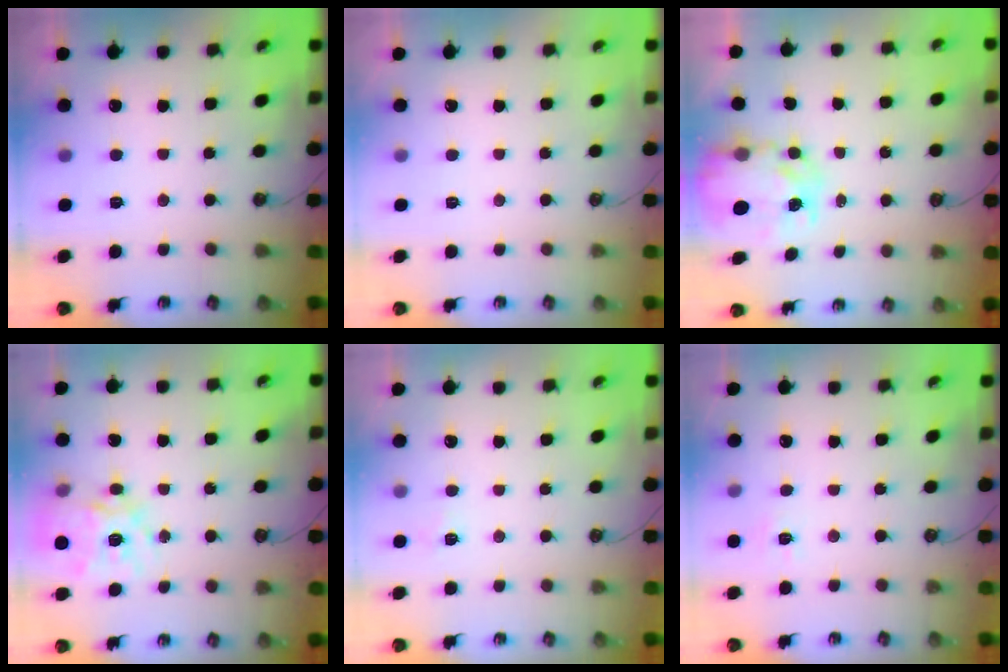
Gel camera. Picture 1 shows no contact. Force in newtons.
{"total": 0.0}
{"total": 7.6, "press": 7.6, "slide": 0.6}
{"total": 16.9, "press": 16.9, "slide": 1.5}
{"total": 2.8, "press": 2.8, "slide": 0.3}
{"total": 4.8, "press": 4.8, "slide": 0.6}